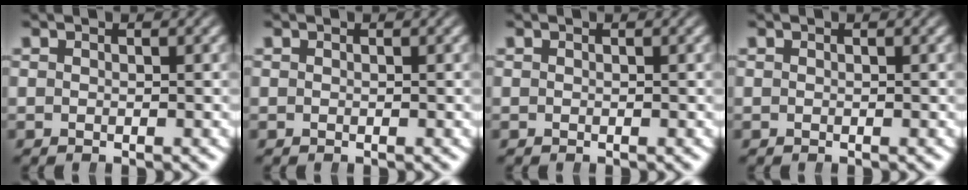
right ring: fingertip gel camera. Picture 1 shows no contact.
{"total": 0.0}
{"total": 0.0}
{"total": 0.0}